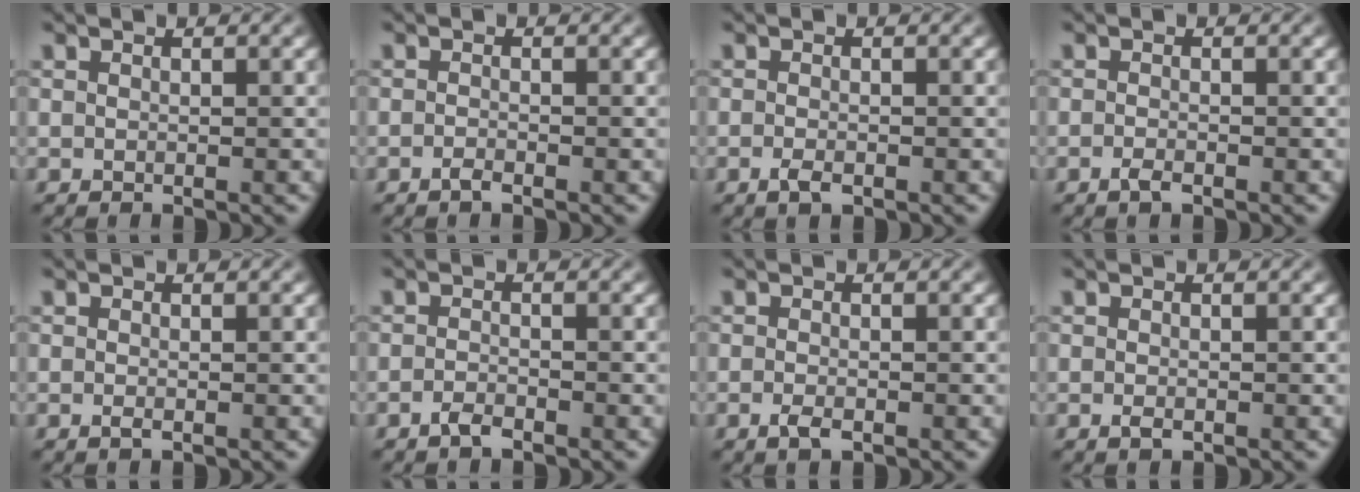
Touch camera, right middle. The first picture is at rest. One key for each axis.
{"total": 0.9, "fx": -0.6, "fy": 0.2, "fz": 0.6, "tx": -0.011, "ty": 0.001, "tz": -0.013}
{"total": 1.4, "fx": -0.7, "fy": 0.6, "fz": 1.1, "tx": -0.023, "ty": -0.004, "tz": -0.015}
{"total": 1.1, "fx": -0.7, "fy": 0.3, "fz": 0.8, "tx": -0.016, "ty": -0.001, "tz": -0.015}
{"total": 0.6, "fx": -0.3, "fy": 0.1, "fz": 0.5, "tx": -0.010, "ty": -0.004, "tz": -0.005}
{"total": 1.3, "fx": -1.0, "fy": 0.3, "fz": 0.8, "tx": -0.017, "ty": 0.001, "tz": -0.023}
{"total": 1.4, "fx": -0.8, "fy": 0.5, "fz": 1.1, "tx": -0.023, "ty": -0.004, "tz": -0.016}
{"total": 0.8, "fx": -0.4, "fy": 0.4, "fz": 0.6, "tx": -0.012, "ty": -0.003, "tz": -0.007}